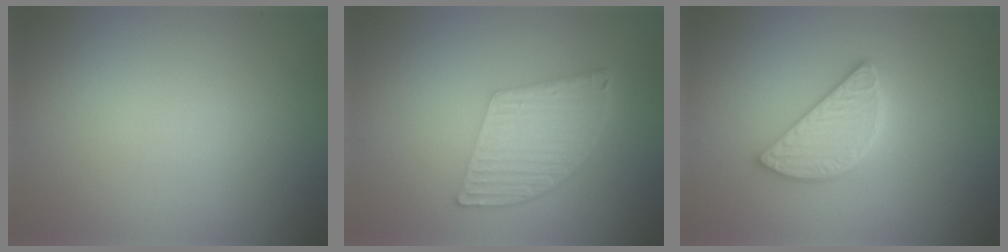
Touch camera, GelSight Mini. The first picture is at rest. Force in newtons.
{"total": 5.5, "press": 3.8, "slide": 4.0}
{"total": 4.1, "press": 3.4, "slide": 2.3}